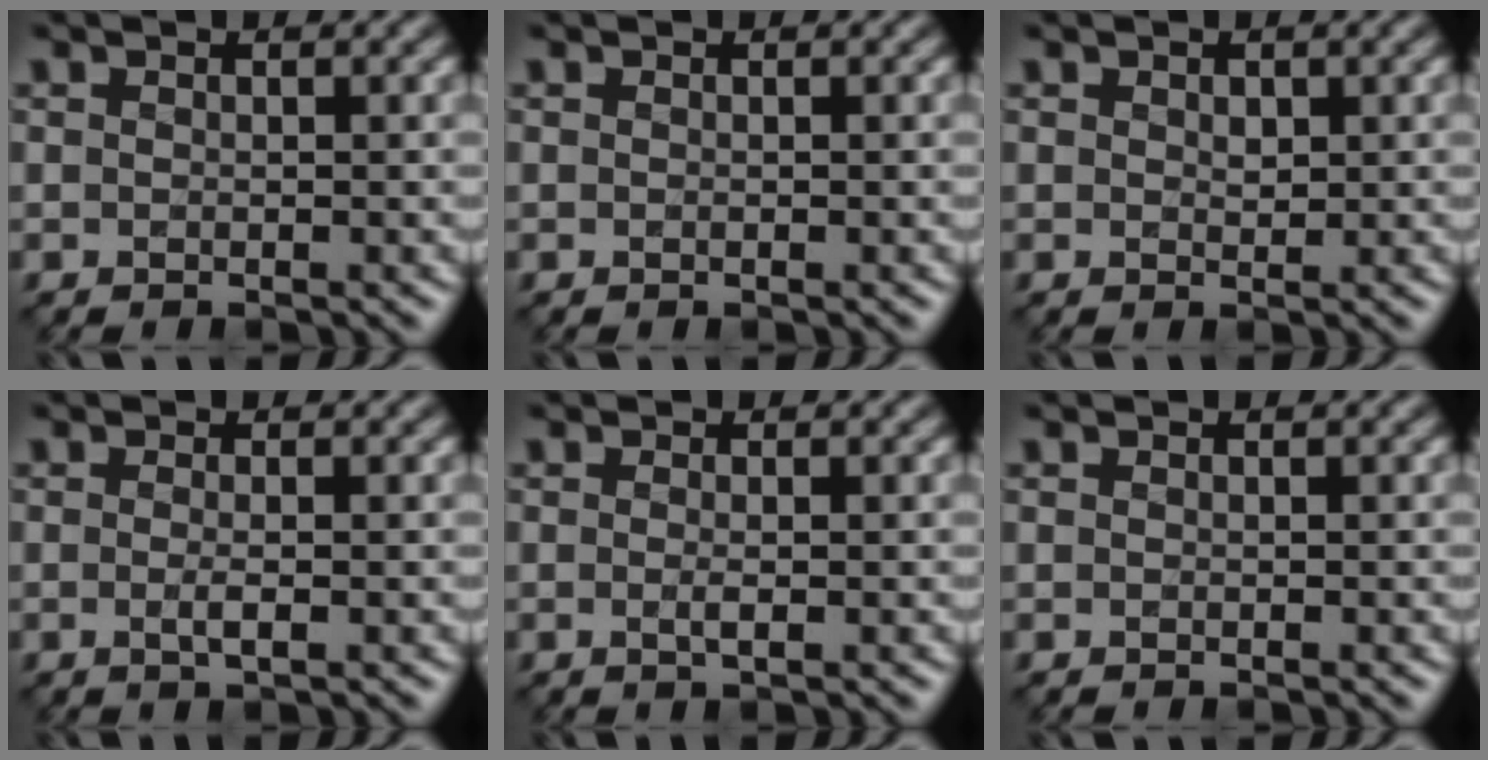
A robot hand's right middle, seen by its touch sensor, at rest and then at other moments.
{"total": 0.0}
{"total": 0.8, "force": [0.3, 0.5, 0.6], "torque": [-0.009, 0.001, 0.007]}
{"total": 1.3, "force": [-0.2, 0.3, 1.3], "torque": [-0.023, -0.001, -0.005]}
{"total": 1.0, "force": [-0.1, 0.2, 1.0], "torque": [-0.017, 0.001, -0.001]}
{"total": 0.0}